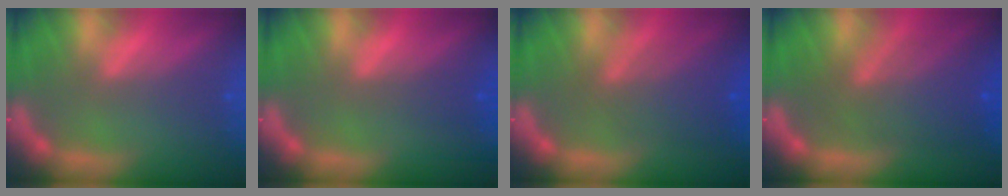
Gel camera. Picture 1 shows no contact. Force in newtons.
{"total": 1.5}
{"total": 5.6}
{"total": 7.5}